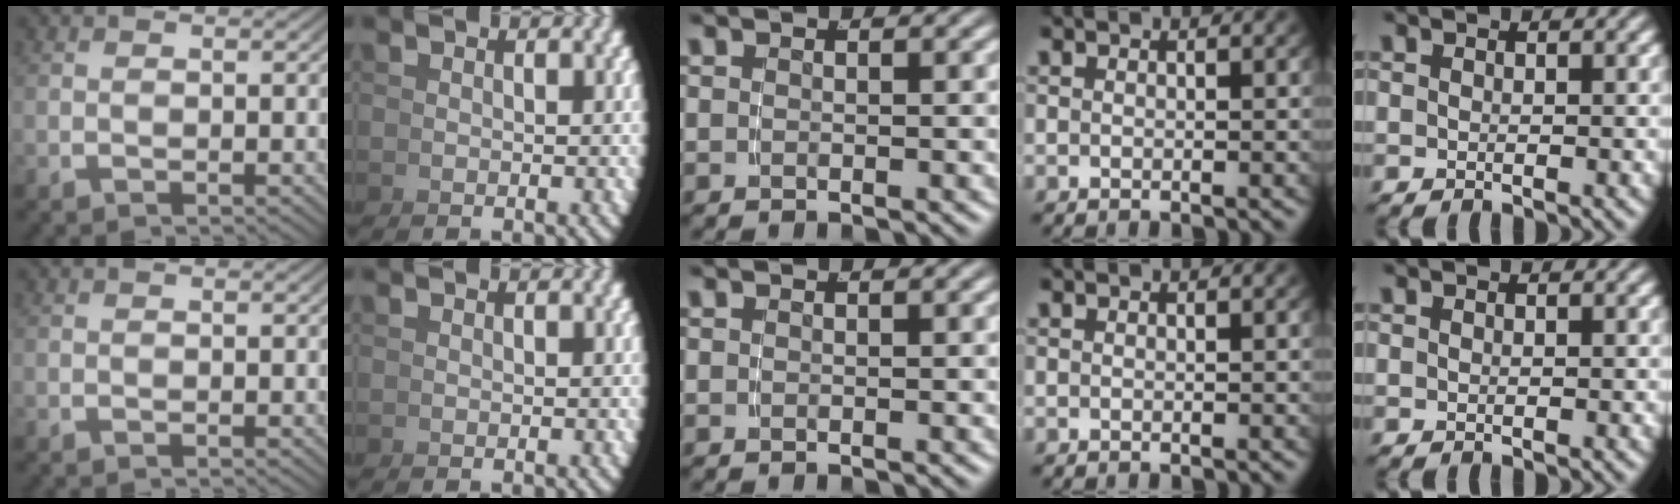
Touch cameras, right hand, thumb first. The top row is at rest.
{}